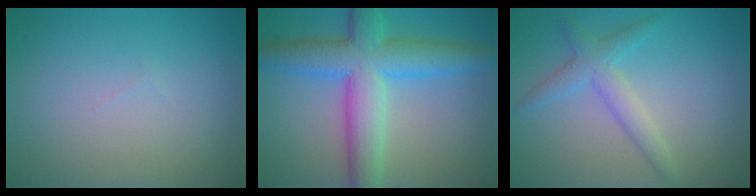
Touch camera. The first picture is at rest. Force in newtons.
{"total": 8.4, "press": 8.4, "slide": 0.1}
{"total": 2.9, "press": 2.9, "slide": 0.1}